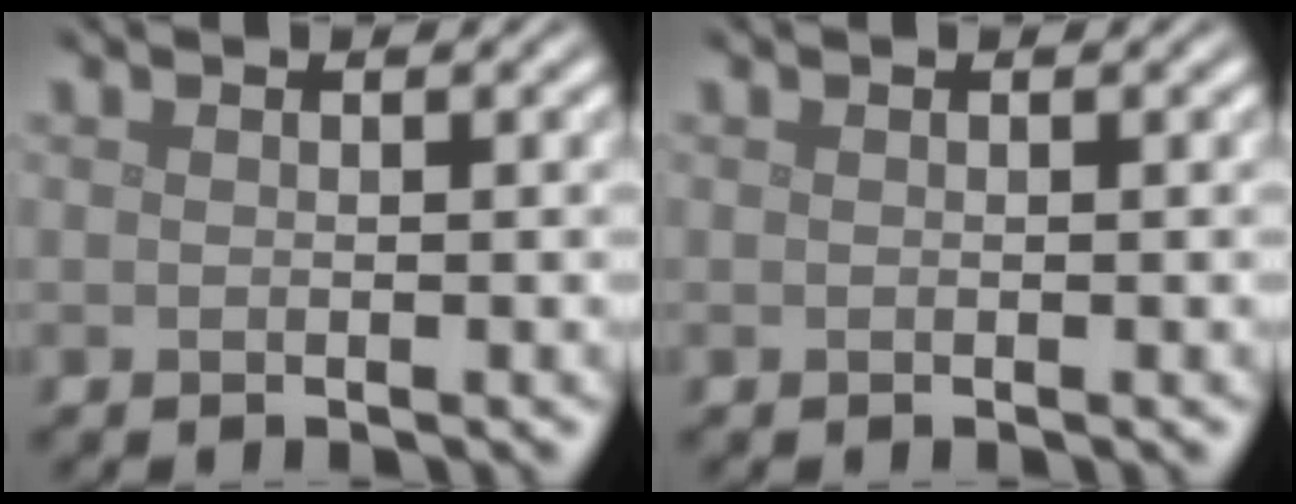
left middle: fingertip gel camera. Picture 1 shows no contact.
{"total": 0.0}